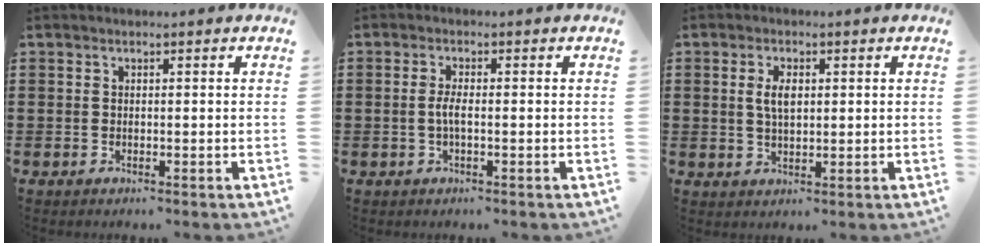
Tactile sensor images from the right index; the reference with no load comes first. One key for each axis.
{"total": 2.3, "fx": -0.4, "fy": 0.0, "fz": 2.2, "tx": -0.054, "ty": -0.006, "tz": -0.013}
{"total": 3.4, "fx": 0.7, "fy": 1.2, "fz": 3.1, "tx": -0.063, "ty": 0.007, "tz": 0.012}